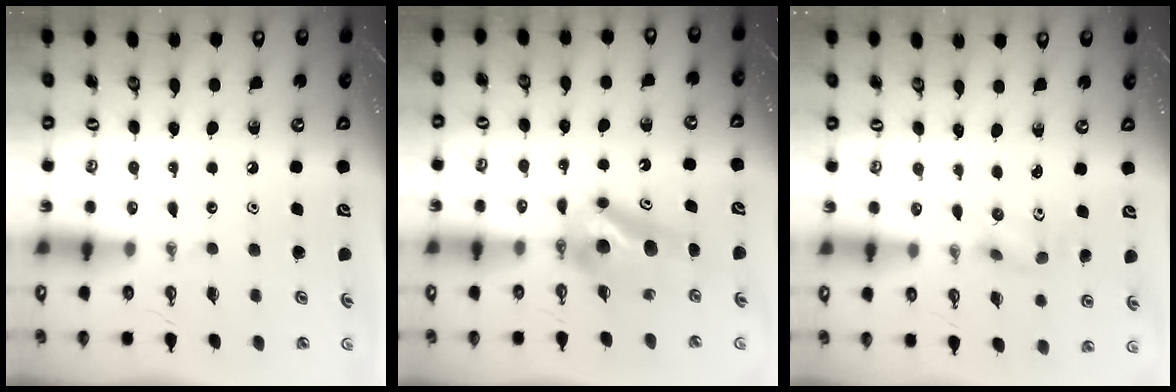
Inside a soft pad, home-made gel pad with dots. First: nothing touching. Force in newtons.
{"total": 7.2, "press": 6.9, "slide": 2.0}
{"total": 2.9, "press": 2.7, "slide": 1.2}